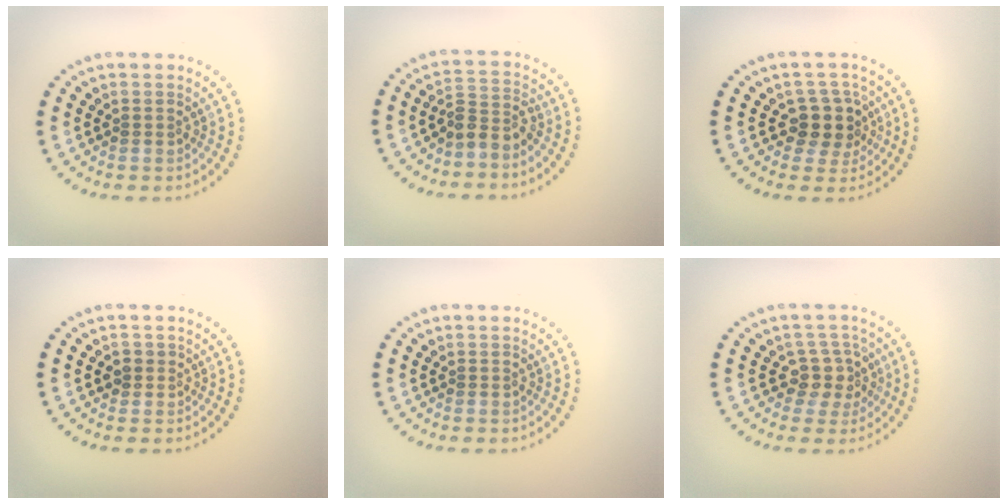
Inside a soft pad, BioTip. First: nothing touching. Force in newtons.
{"total": 2.6, "press": 2.0, "slide": 1.7}
{"total": 3.1, "press": 2.6, "slide": 1.7}
{"total": 1.1, "press": 1.0, "slide": 0.5}
{"total": 0.0}
{"total": 2.9, "press": 2.4, "slide": 1.6}